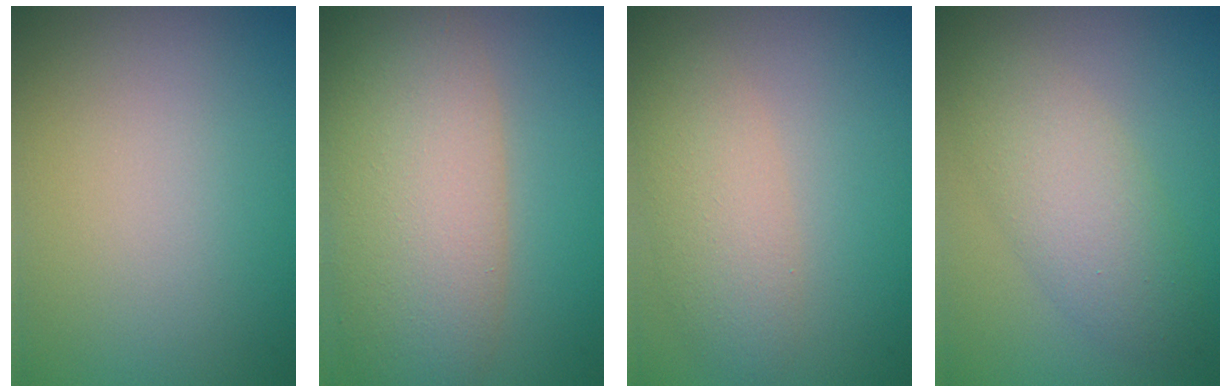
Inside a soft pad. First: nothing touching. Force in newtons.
{"total": 9.0, "press": 9.0, "slide": 0.6}
{"total": 3.6, "press": 3.6, "slide": 0.2}
{"total": 4.3, "press": 4.3, "slide": 0.0}